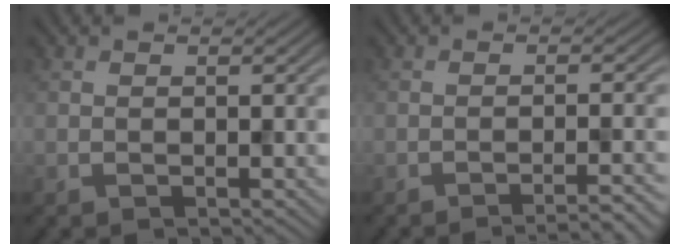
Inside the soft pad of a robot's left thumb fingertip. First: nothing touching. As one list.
[{"total": 3.6, "force": [-2.6, 0.3, 2.5], "torque": [-0.028, 0.011, -0.053]}]